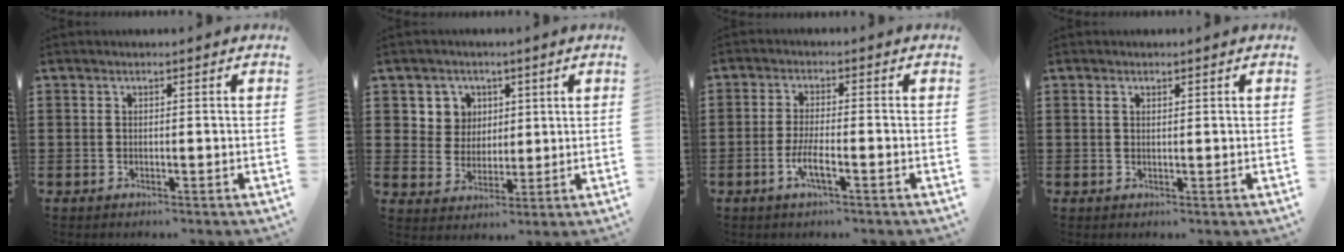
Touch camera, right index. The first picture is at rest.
{"total": 5.5, "force": [2.3, 4.9, 0.7], "torque": [-0.042, 0.015, 0.042]}
{"total": 4.0, "force": [-1.7, 0.7, 3.5], "torque": [-0.071, -0.003, -0.035]}
{"total": 1.0, "force": [0.6, 0.5, 0.6], "torque": [-0.013, 0.005, 0.011]}